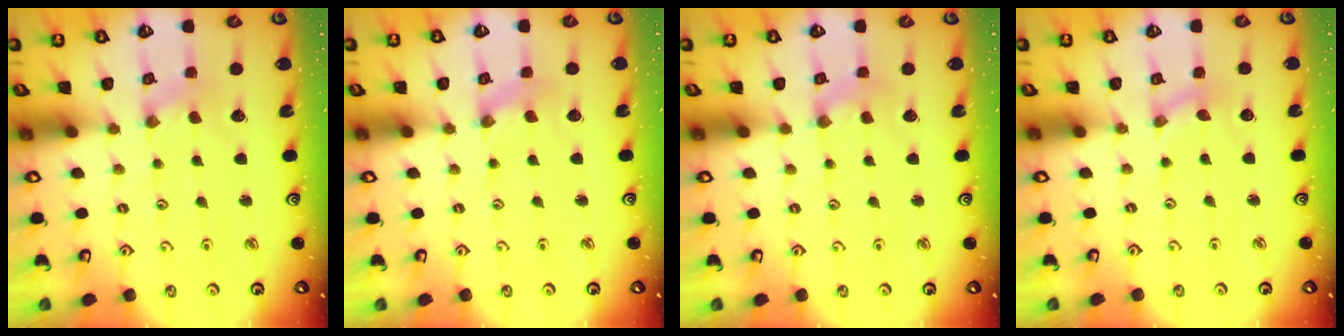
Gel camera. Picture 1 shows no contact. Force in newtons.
{"total": 0.0}
{"total": 2.2, "press": 2.2, "slide": 0.5}
{"total": 0.0}